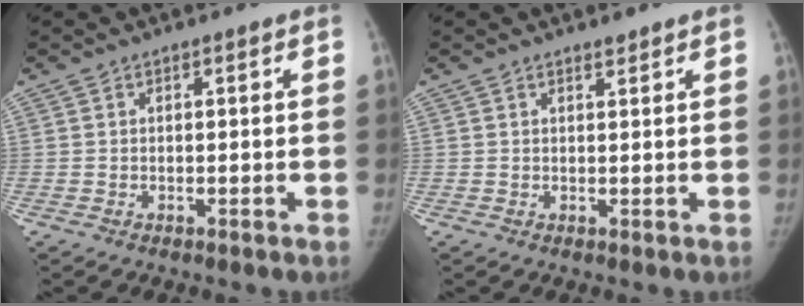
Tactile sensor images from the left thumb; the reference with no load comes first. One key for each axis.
{"total": 1.0, "fx": 0.9, "fy": 0.2, "fz": 0.3, "tx": -0.004, "ty": -0.008, "tz": 0.015}